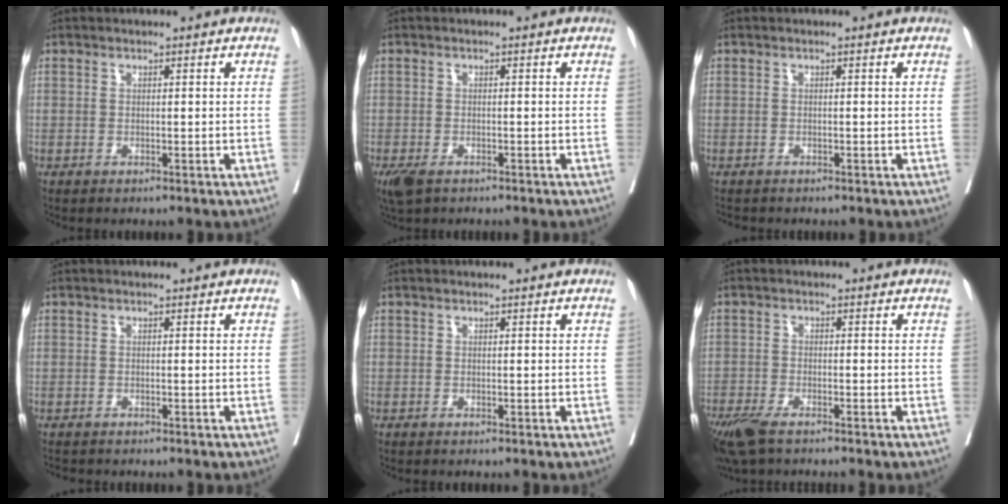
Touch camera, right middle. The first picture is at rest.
{"total": 4.0, "force": [-2.6, 1.8, 2.4], "torque": [-0.051, -0.012, -0.044]}
{"total": 1.4, "force": [-1.3, 0.3, 0.4], "torque": [-0.012, -0.003, -0.017]}
{"total": 1.6, "force": [-1.5, 0.4, 0.5], "torque": [-0.014, -0.003, -0.020]}
{"total": 0.0}
{"total": 6.9, "force": [-5.2, 1.7, 4.2], "torque": [-0.079, -0.016, -0.095]}